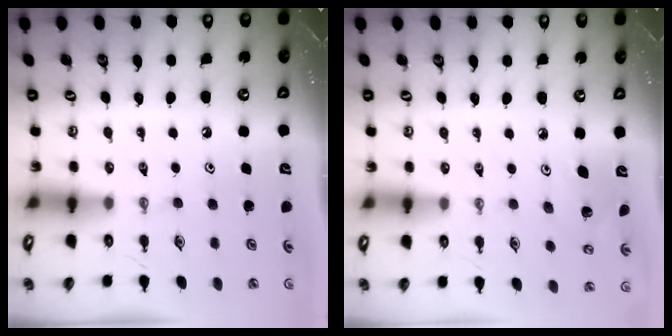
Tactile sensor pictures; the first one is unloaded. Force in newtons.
{"total": 4.7, "press": 4.5, "slide": 1.6}